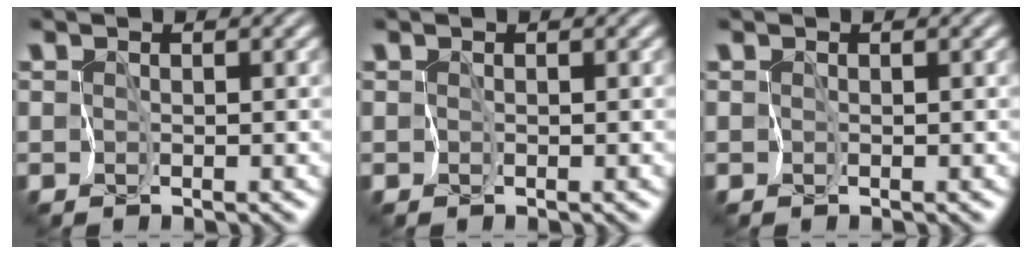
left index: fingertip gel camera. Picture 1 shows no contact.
{"total": 0.0}
{"total": 0.0}